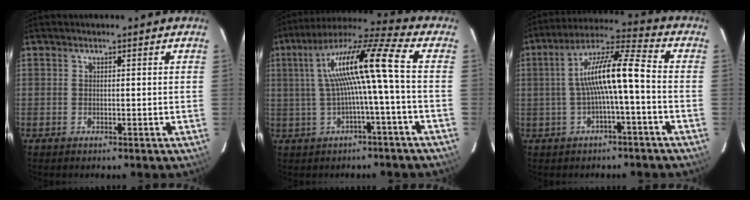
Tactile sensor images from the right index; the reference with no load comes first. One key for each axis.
{"total": 12.9, "fx": 0.3, "fy": -1.0, "fz": 12.8, "tx": -0.234, "ty": 0.019, "tz": 0.009}
{"total": 10.4, "fx": -1.6, "fy": 0.8, "fz": 10.3, "tx": -0.195, "ty": 0.024, "tz": -0.026}